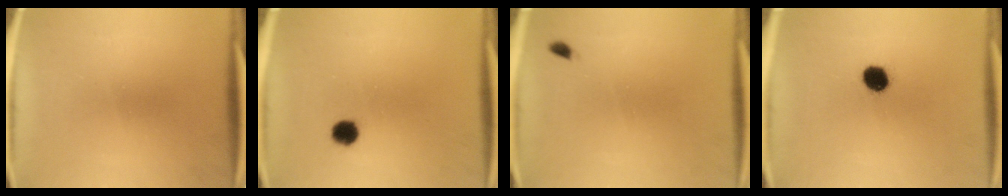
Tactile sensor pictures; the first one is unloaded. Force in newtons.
{"total": 3.2}
{"total": 0.7}
{"total": 5.9}